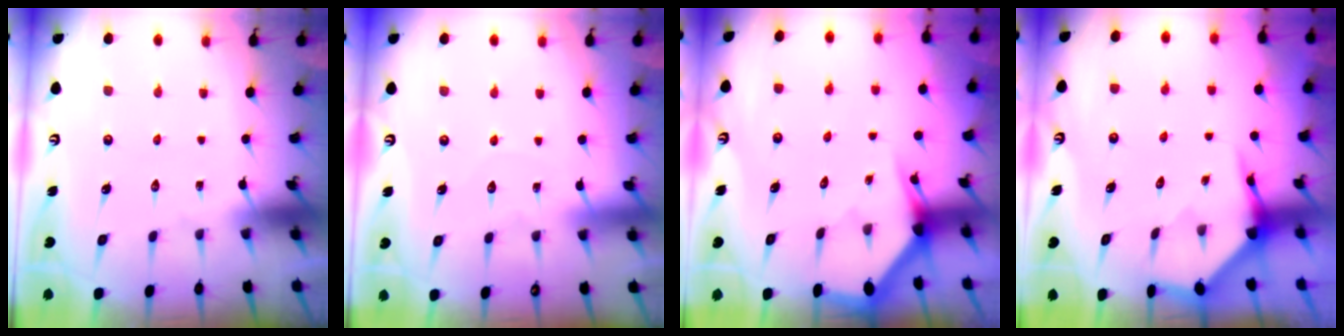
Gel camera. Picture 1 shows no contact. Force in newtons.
{"total": 2.9, "press": 2.9, "slide": 0.2}
{"total": 3.2, "press": 3.2, "slide": 0.1}
{"total": 4.0, "press": 4.0, "slide": 0.4}